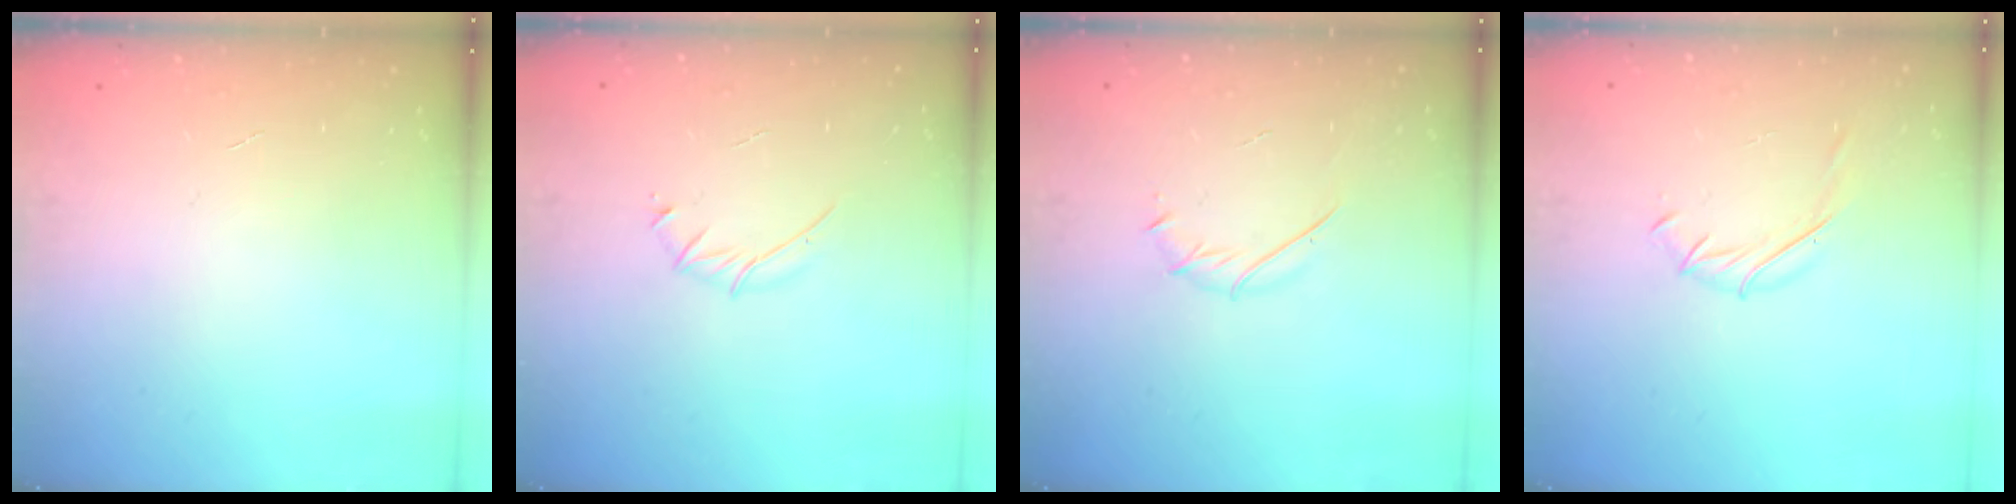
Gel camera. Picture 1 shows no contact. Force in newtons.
{"total": 3.3, "press": 3.2, "slide": 0.9}
{"total": 2.7, "press": 2.6, "slide": 0.8}
{"total": 3.6, "press": 3.5, "slide": 0.9}